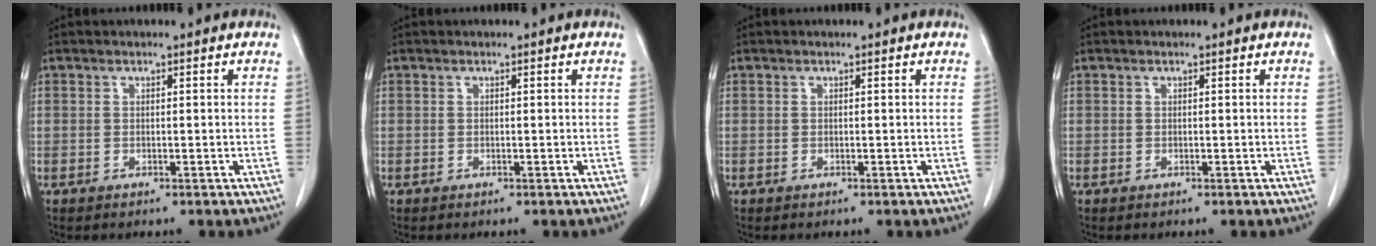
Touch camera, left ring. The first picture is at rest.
{"total": 0.0}
{"total": 0.0}
{"total": 0.0}